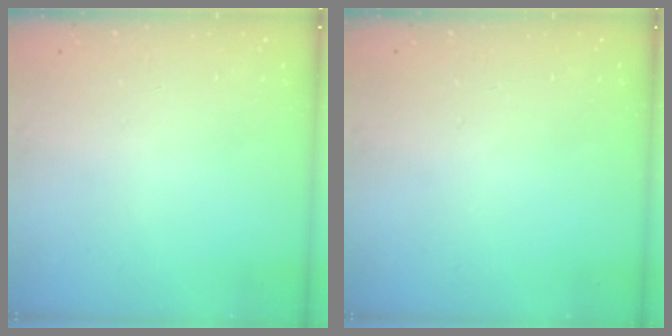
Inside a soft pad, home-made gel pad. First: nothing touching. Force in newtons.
{"total": 0.0}